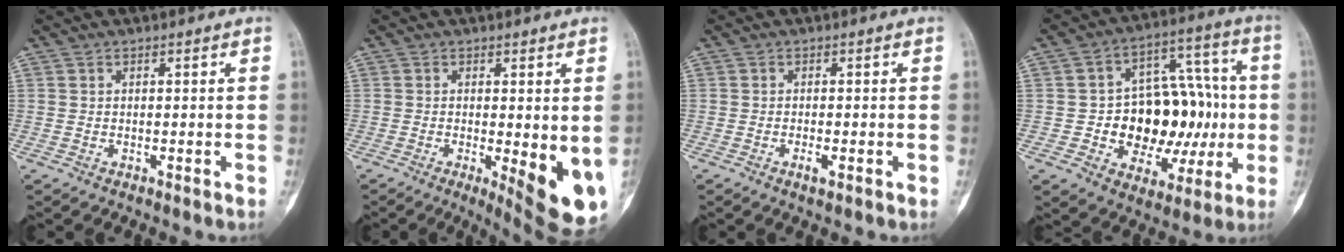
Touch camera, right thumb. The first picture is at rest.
{"total": 11.1, "force": [-2.2, 3.0, 10.5], "torque": [-0.127, -0.022, -0.020]}
{"total": 1.6, "force": [-0.7, 0.5, 1.3], "torque": [-0.021, 0.000, -0.013]}
{"total": 20.2, "force": [-1.6, 13.6, 14.8], "torque": [-0.154, 0.043, -0.008]}